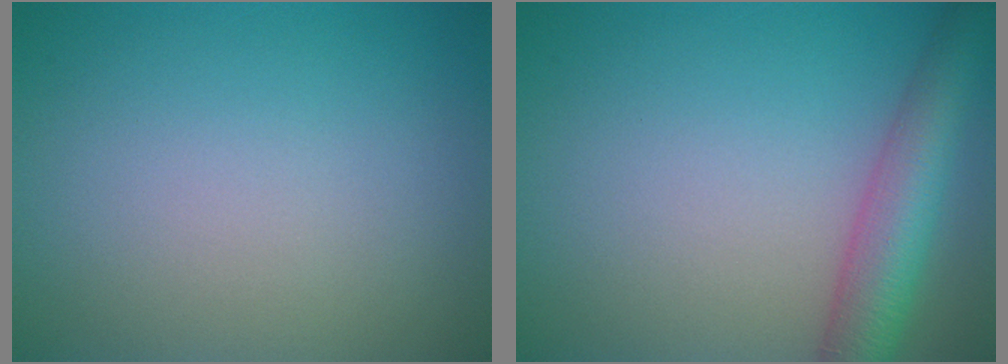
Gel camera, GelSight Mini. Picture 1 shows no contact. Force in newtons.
{"total": 5.6, "press": 5.6, "slide": 0.1}